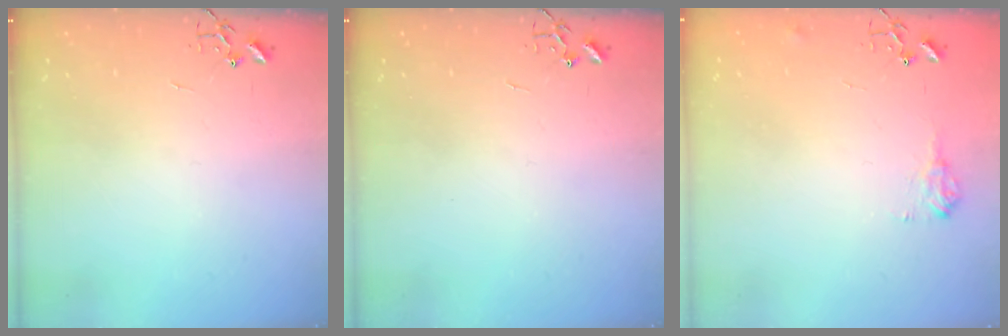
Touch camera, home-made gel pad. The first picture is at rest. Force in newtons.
{"total": 0.0}
{"total": 7.7, "press": 7.7, "slide": 0.1}